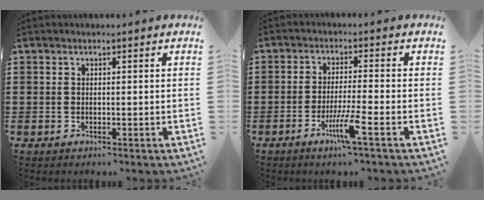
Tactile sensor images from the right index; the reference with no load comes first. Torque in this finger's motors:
{"motor_torque": [1.28, -0.46, 0.48, 0.11]}